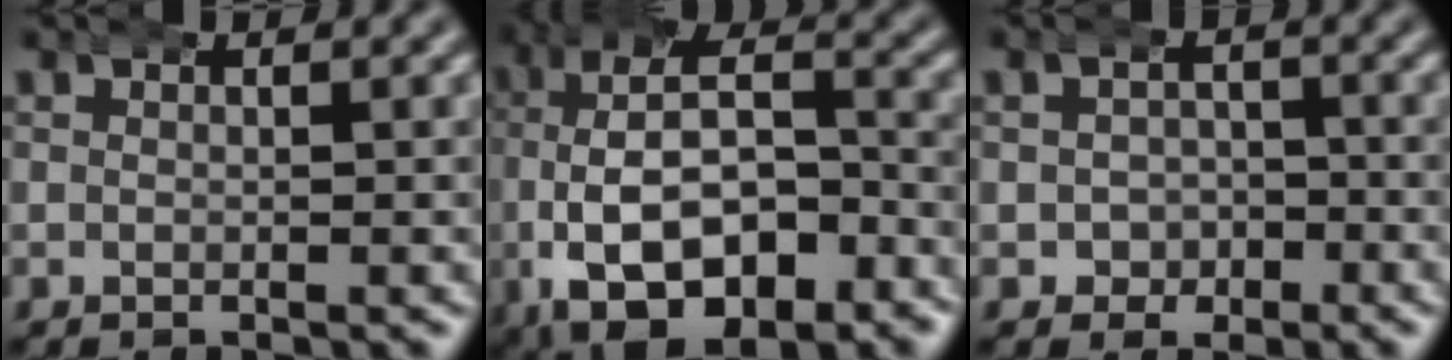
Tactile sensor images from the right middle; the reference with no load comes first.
{"total": 13.5, "force": [-3.2, 8.7, 9.8], "torque": [-0.192, -0.046, -0.027]}
{"total": 2.8, "force": [-1.2, 2.4, 0.5], "torque": [0.002, -0.007, -0.019]}